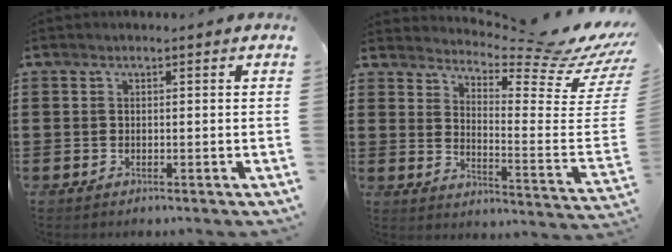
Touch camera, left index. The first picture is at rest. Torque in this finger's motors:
{"motor_torque": [2.14, 0.00, 0.09, -0.07]}